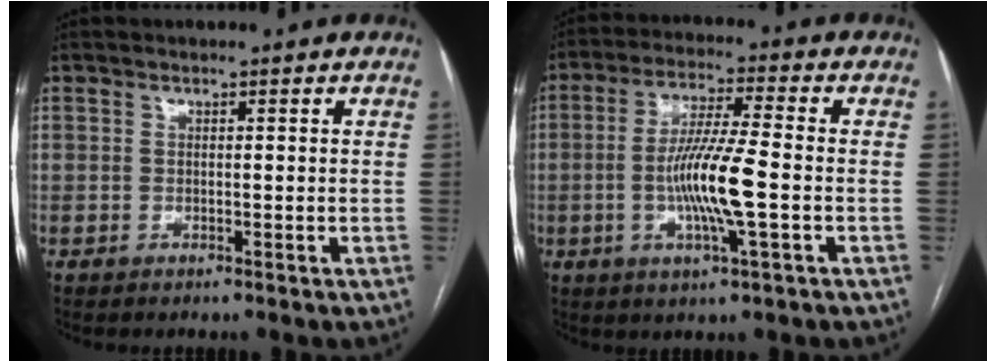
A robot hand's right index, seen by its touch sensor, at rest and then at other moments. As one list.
[{"total": 10.5, "force": [-2.0, 0.4, 10.3], "torque": [-0.201, -0.006, -0.042]}]